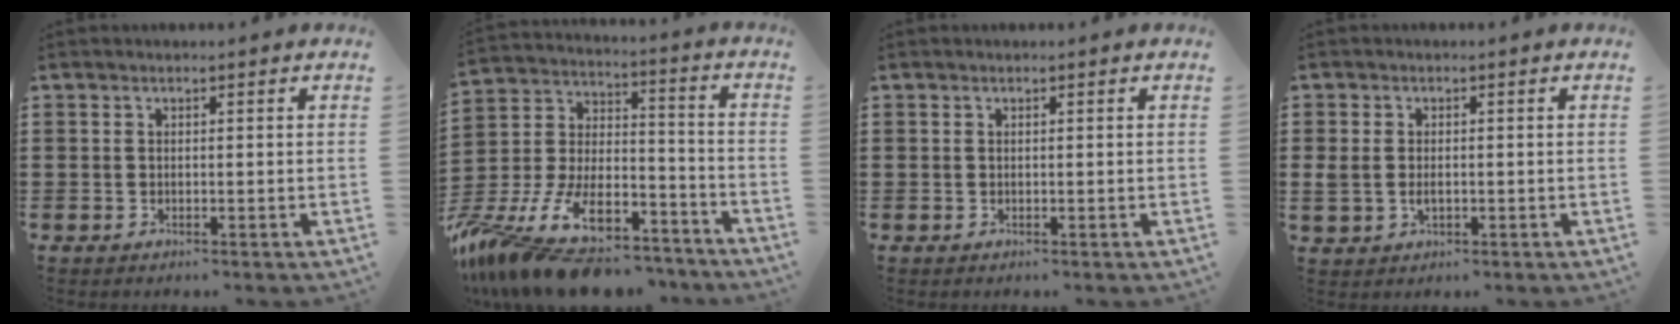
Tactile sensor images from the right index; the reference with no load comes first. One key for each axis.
{"total": 14.1, "fx": -10.9, "fy": 5.3, "fz": 7.3, "tx": -0.154, "ty": 0.028, "tz": -0.196}
{"total": 0.0}
{"total": 2.3, "fx": -0.2, "fy": 1.6, "fz": 1.6, "tx": -0.040, "ty": 0.002, "tz": -0.007}